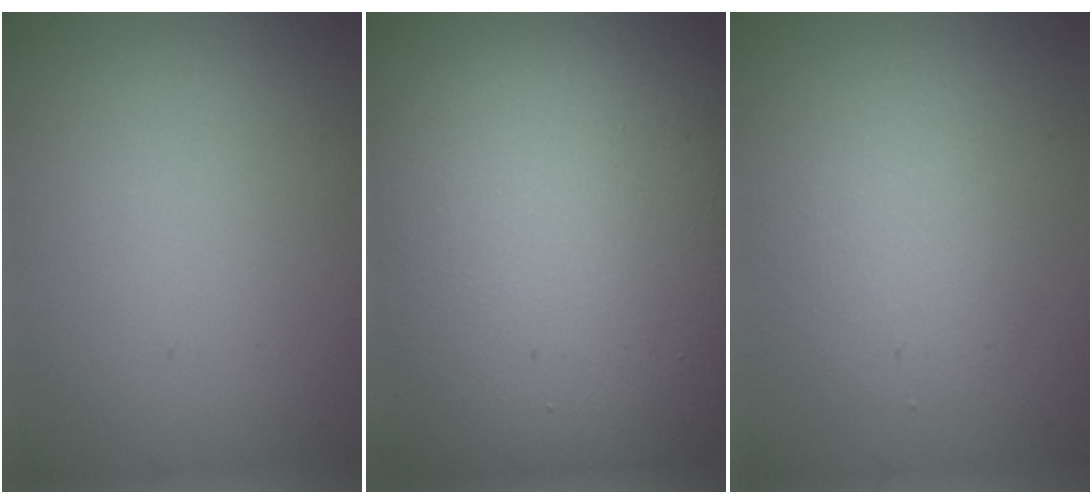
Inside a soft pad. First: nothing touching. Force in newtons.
{"total": 22.3, "press": 22.2, "slide": 1.1}
{"total": 2.8, "press": 2.8, "slide": 0.3}